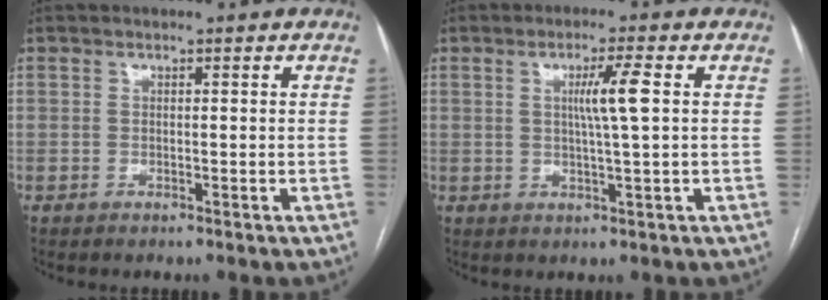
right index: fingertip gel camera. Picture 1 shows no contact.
{"total": 4.8, "force": [0.8, -0.6, 4.6], "torque": [-0.084, -0.001, 0.016]}